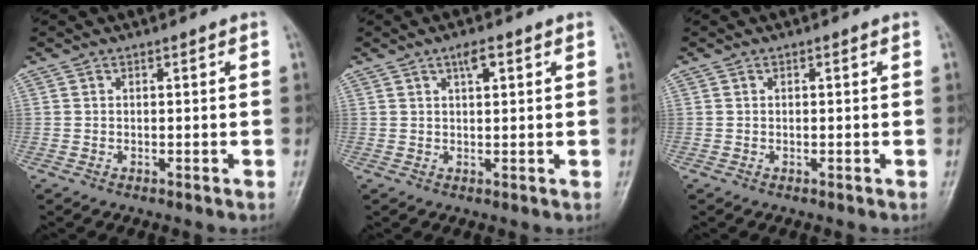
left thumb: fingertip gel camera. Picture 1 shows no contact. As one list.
[{"total": 2.7, "force": [1.4, 0.9, 2.2], "torque": [-0.036, 0.000, 0.024]}, {"total": 0.0}]